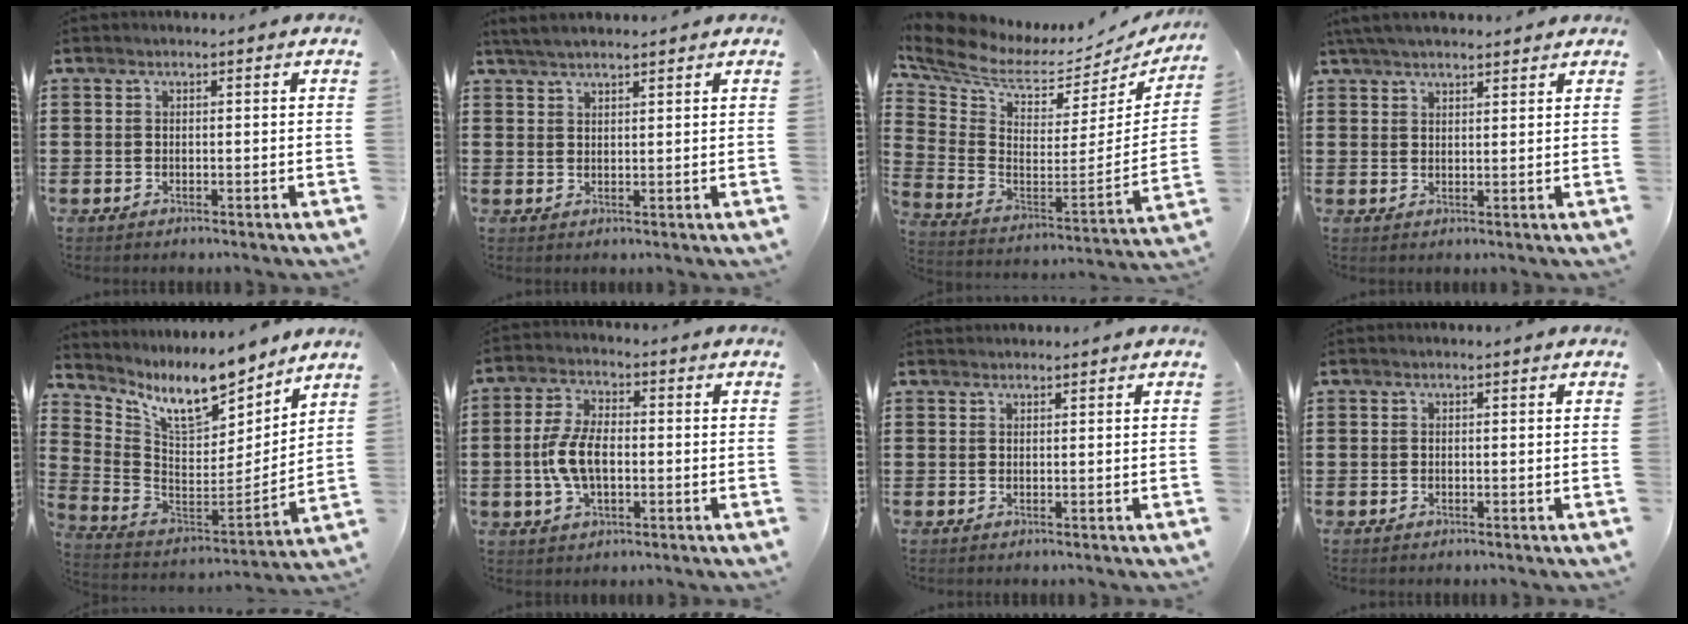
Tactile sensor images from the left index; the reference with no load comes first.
{"total": 2.6, "force": [2.4, 0.4, 1.1], "torque": [-0.027, 0.004, 0.046]}
{"total": 5.4, "force": [4.2, 2.4, 2.4], "torque": [-0.084, -0.050, 0.066]}
{"total": 4.0, "force": [3.7, 0.7, 1.6], "torque": [-0.040, -0.002, 0.070]}
{"total": 11.3, "force": [8.5, 3.6, 6.5], "torque": [-0.145, -0.048, 0.148]}
{"total": 7.4, "force": [-0.8, 3.7, 6.4], "torque": [-0.148, -0.002, -0.021]}
{"total": 0.8, "force": [0.8, 0.2, -0.1], "torque": [-0.002, 0.000, 0.016]}
{"total": 0.0}